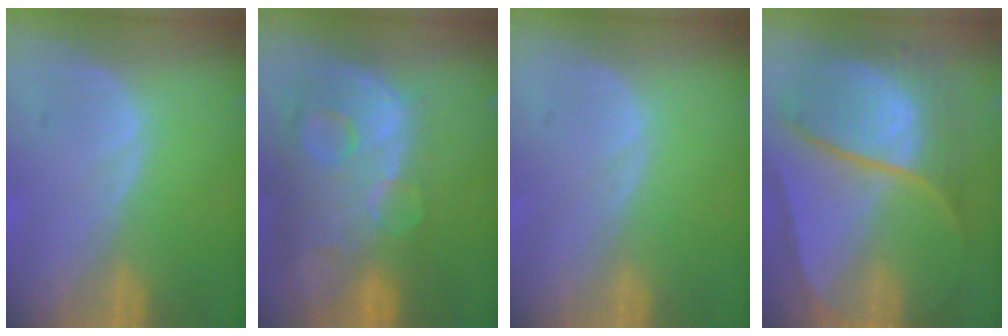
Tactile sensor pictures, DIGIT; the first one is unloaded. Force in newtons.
{"total": 13.7, "press": 11.2, "slide": 7.8}
{"total": 0.0}
{"total": 10.8, "press": 10.7, "slide": 1.1}